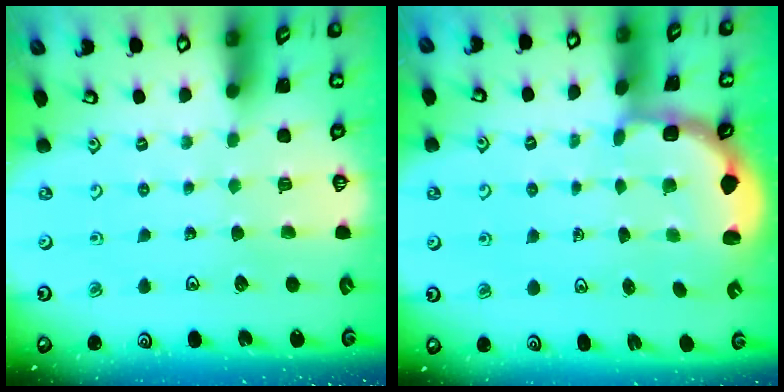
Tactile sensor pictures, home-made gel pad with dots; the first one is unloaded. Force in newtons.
{"total": 2.8, "press": 2.3, "slide": 1.7}